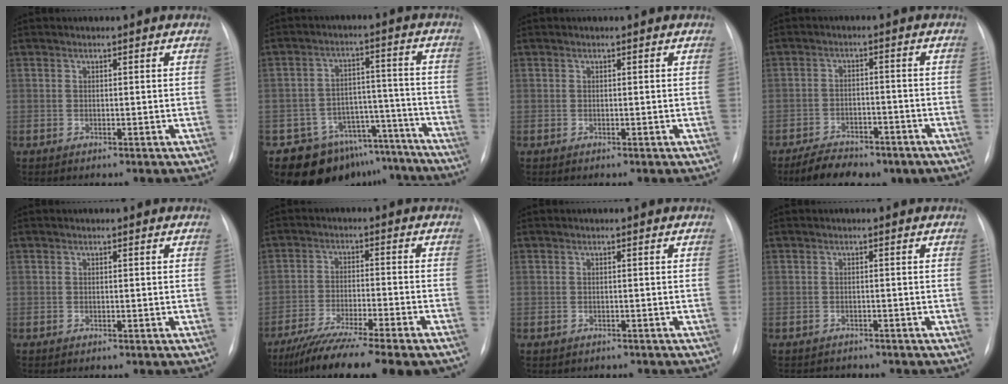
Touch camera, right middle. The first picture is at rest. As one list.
[{"total": 14.5, "force": [-11.9, 8.1, 1.9], "torque": [-0.012, 0.061, -0.158]}, {"total": 0.0}, {"total": 11.0, "force": [-8.2, 4.7, 5.6], "torque": [-0.081, 0.004, -0.118]}, {"total": 0.0}, {"total": 15.7, "force": [-12.4, 0.9, 9.6], "torque": [-0.147, -0.043, -0.196]}, {"total": 1.5, "force": [-1.3, 0.8, 0.2], "torque": [-0.008, 0.002, -0.013]}, {"total": 2.4, "force": [-2.3, 0.9, -0.1], "torque": [0.002, -0.003, -0.032]}]